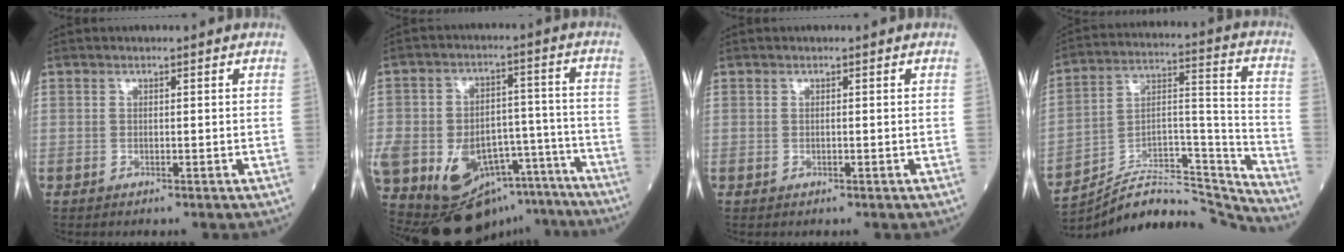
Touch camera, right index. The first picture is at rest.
{"total": 29.4, "force": [-16.2, 18.8, 15.8], "torque": [-0.375, 0.019, -0.223]}
{"total": 0.0}
{"total": 17.6, "force": [-17.2, 1.2, 3.3], "torque": [-0.041, 0.063, -0.282]}